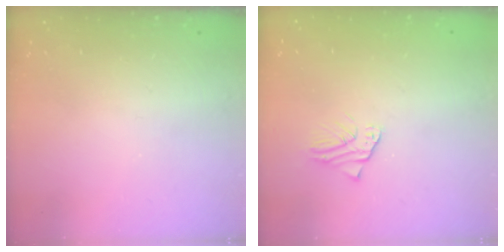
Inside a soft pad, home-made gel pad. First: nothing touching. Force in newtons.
{"total": 2.5, "press": 2.4, "slide": 0.3}